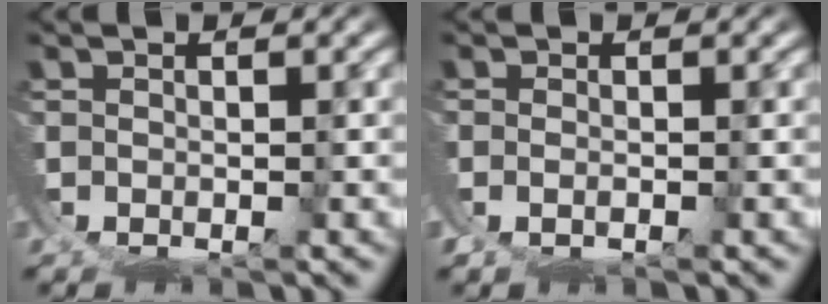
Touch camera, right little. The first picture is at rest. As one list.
[{"total": 0.9, "force": [-0.1, 0.4, 0.8], "torque": [-0.022, -0.007, 0.003]}]